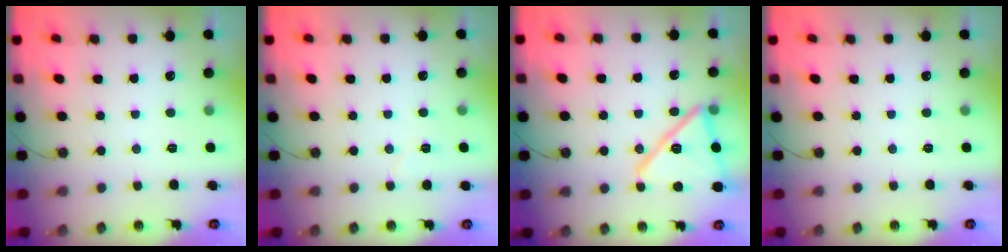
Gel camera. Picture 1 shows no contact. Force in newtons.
{"total": 3.6, "press": 3.5, "slide": 0.9}
{"total": 18.2, "press": 18.2, "slide": 0.6}
{"total": 0.0}